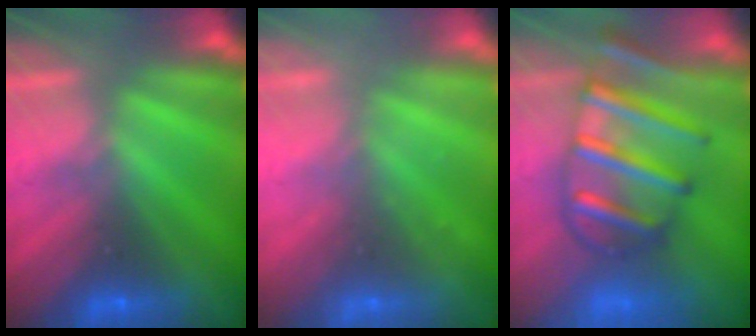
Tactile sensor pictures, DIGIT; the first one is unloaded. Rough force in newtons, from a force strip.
{"total": 2.3}
{"total": 7.6}